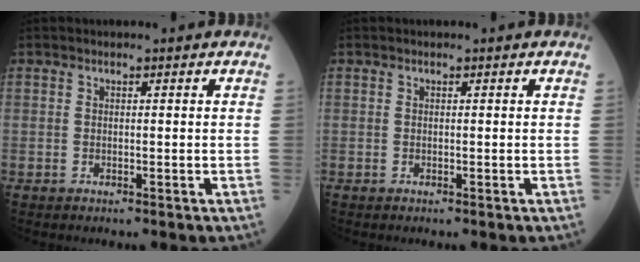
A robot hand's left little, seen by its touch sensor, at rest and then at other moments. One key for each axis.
{"total": 0.0}